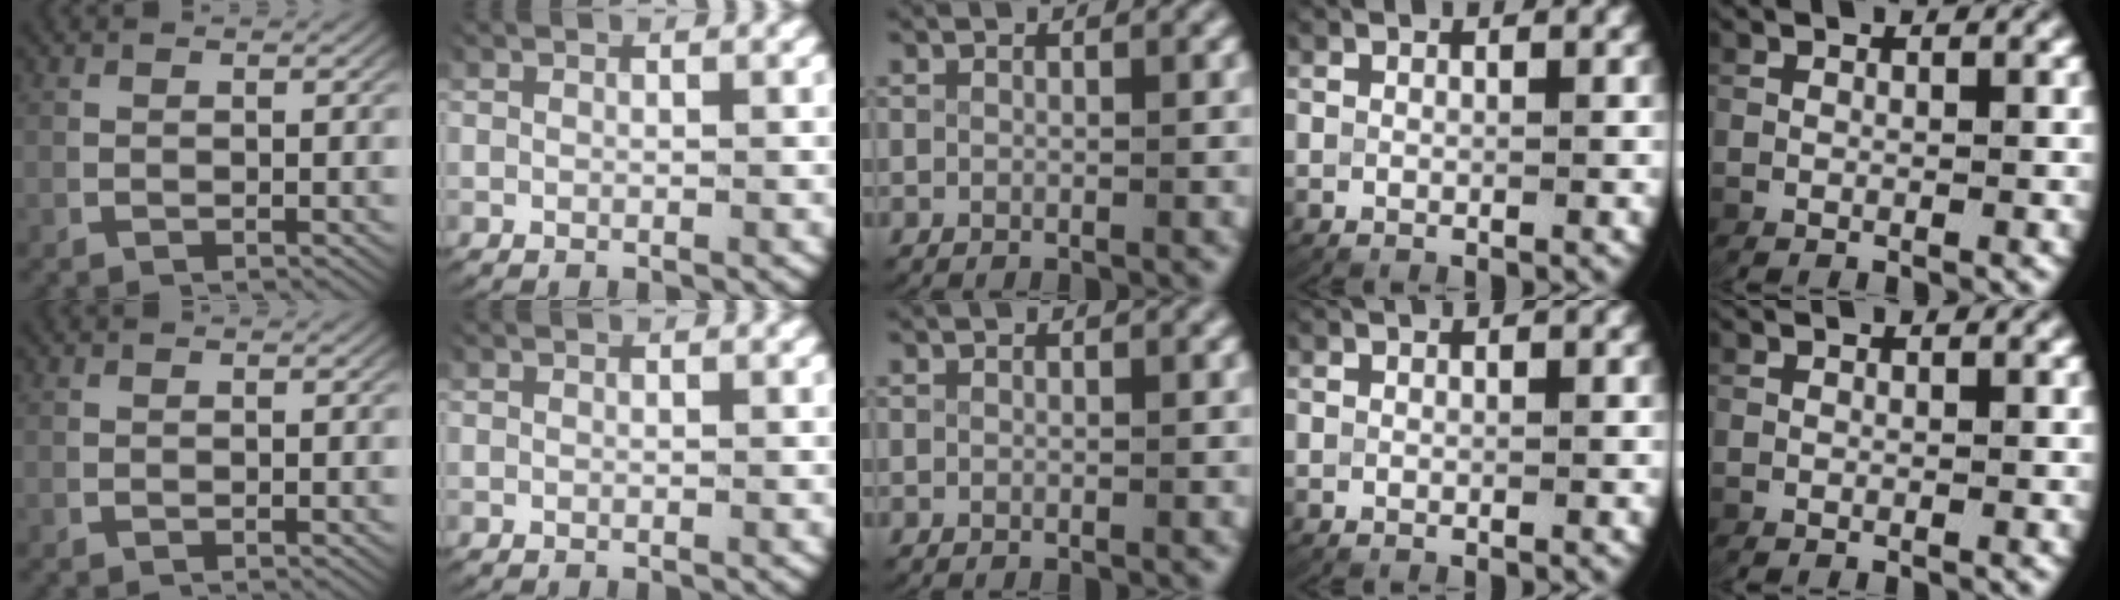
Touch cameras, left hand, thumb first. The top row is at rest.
{}